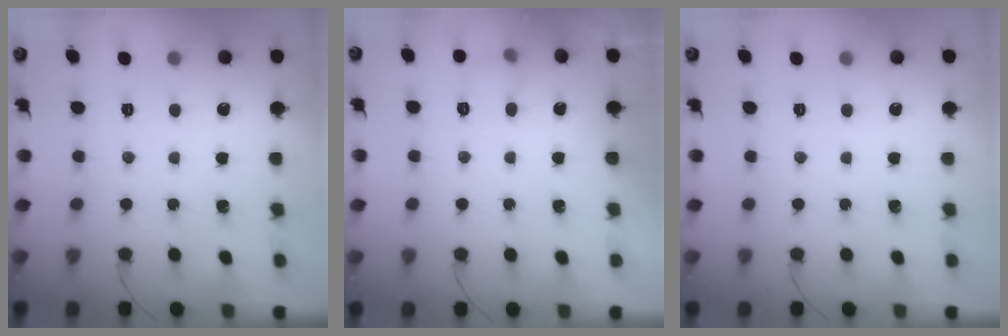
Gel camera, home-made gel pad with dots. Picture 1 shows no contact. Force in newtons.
{"total": 5.0, "press": 4.7, "slide": 1.7}
{"total": 0.0}